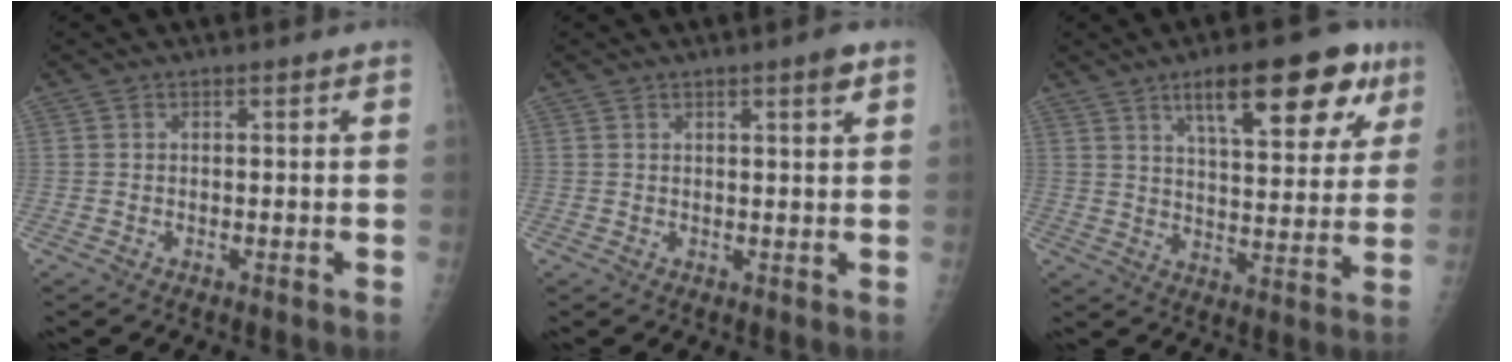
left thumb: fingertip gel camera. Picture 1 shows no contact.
{"total": 2.7, "force": [1.5, 0.2, 2.2], "torque": [-0.032, -0.008, 0.021]}
{"total": 17.7, "force": [9.6, 6.3, 13.5], "torque": [-0.152, -0.027, 0.141]}